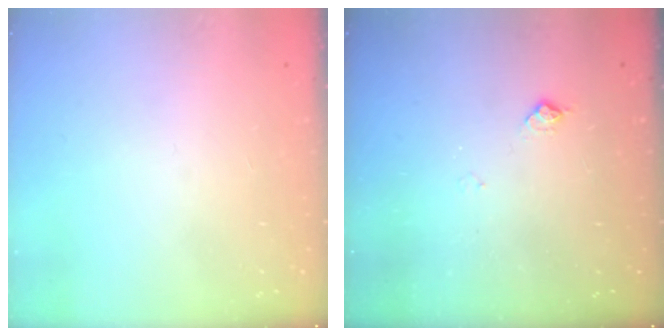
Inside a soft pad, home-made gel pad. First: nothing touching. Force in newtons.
{"total": 5.5, "press": 5.5, "slide": 0.8}